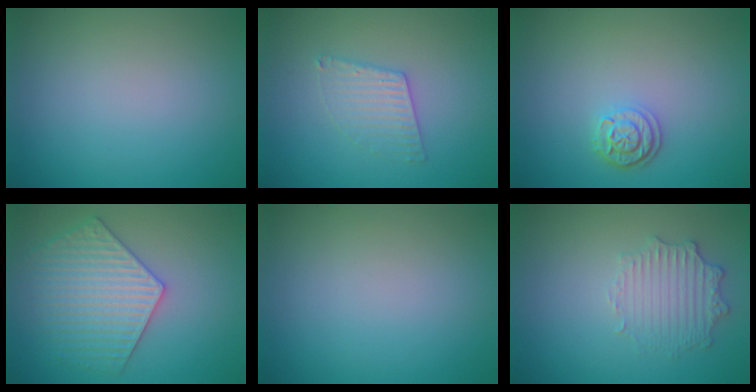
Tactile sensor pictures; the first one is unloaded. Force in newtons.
{"total": 2.5, "press": 2.5, "slide": 0.2}
{"total": 2.4, "press": 2.1, "slide": 1.2}
{"total": 4.7, "press": 4.5, "slide": 1.3}
{"total": 0.0}
{"total": 2.6, "press": 2.5, "slide": 0.7}